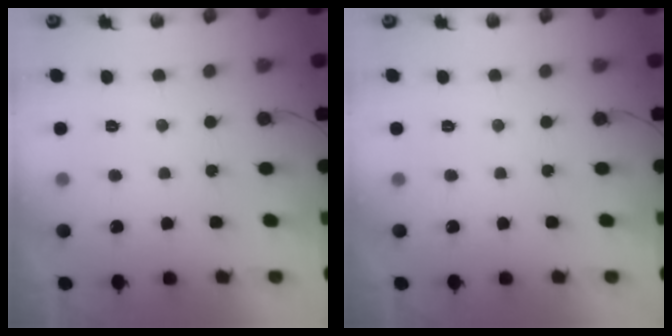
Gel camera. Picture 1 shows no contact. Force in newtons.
{"total": 0.0}